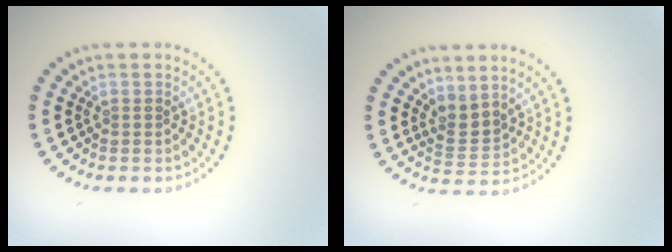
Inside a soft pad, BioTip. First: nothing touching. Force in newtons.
{"total": 2.3, "press": 1.5, "slide": 1.7}